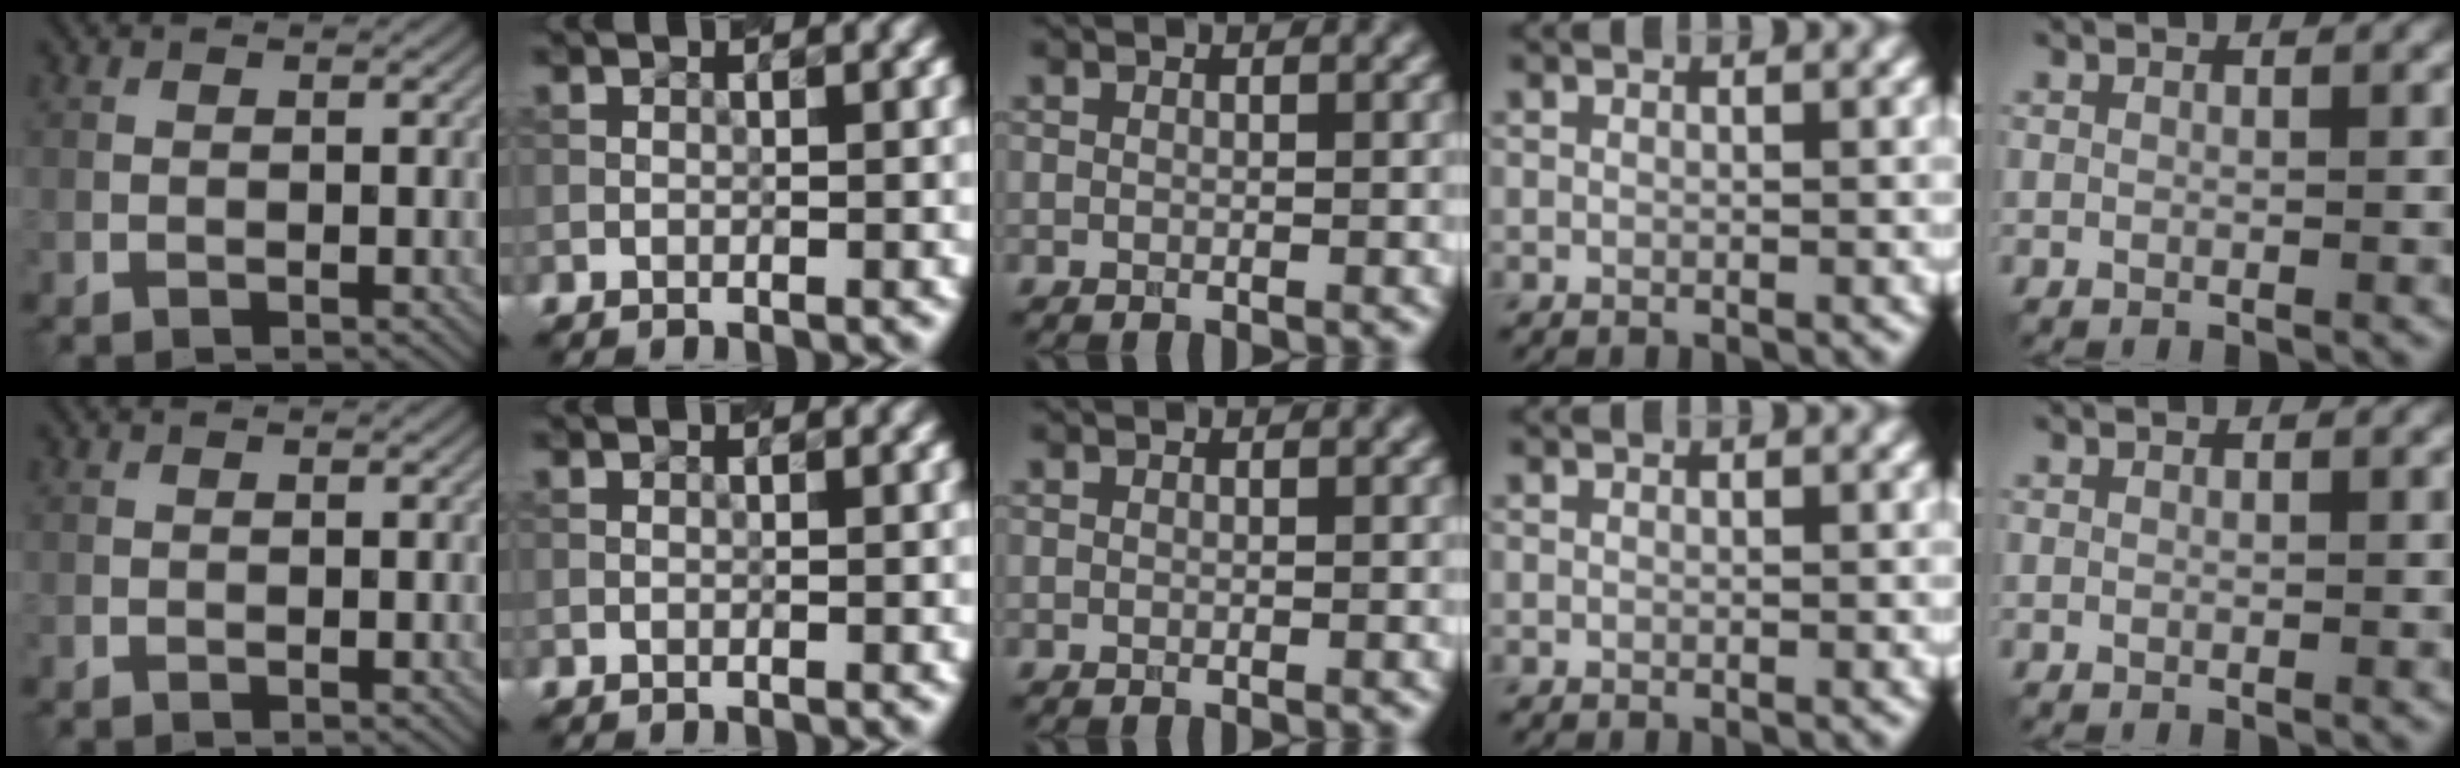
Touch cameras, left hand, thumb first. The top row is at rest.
{}